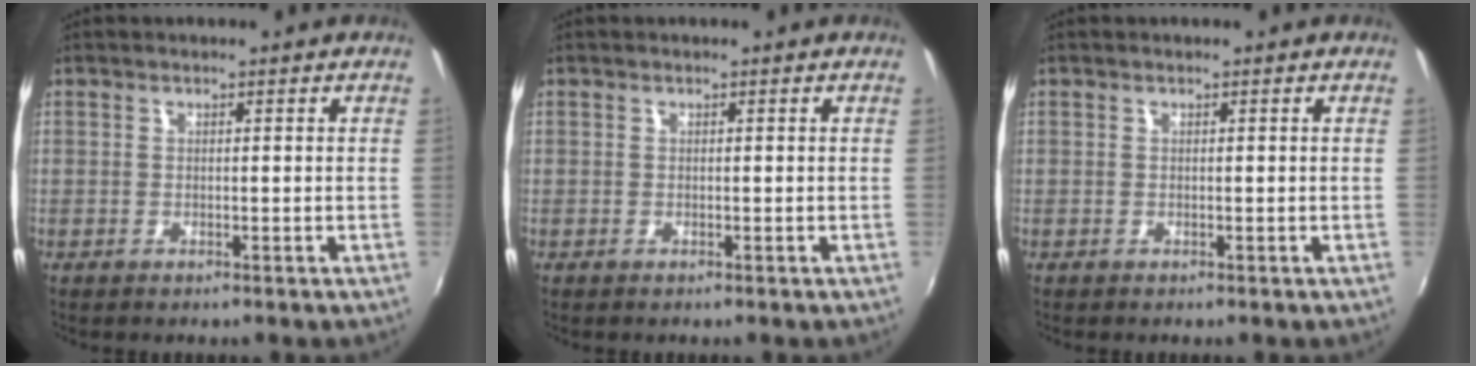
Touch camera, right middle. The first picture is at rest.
{"total": 0.0}
{"total": 0.0}